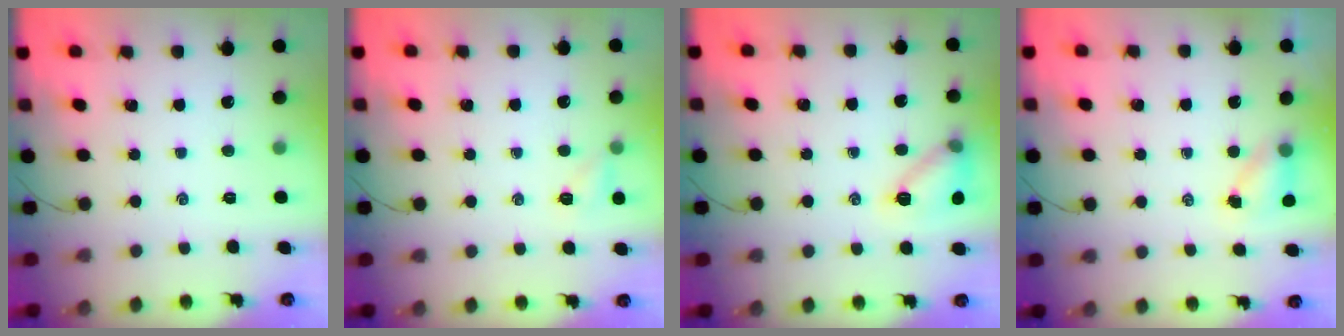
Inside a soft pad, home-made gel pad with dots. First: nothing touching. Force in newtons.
{"total": 4.5, "press": 4.4, "slide": 1.2}
{"total": 11.6, "press": 11.6, "slide": 0.3}
{"total": 4.0, "press": 3.9, "slide": 0.6}